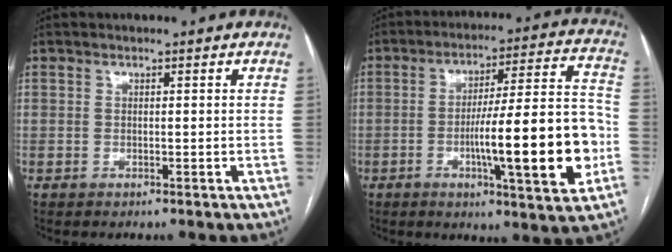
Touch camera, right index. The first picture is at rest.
{"total": 17.7, "force": [-4.3, 1.5, 17.1], "torque": [-0.254, 0.006, -0.062]}